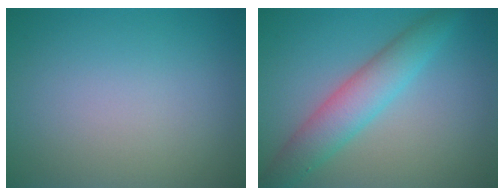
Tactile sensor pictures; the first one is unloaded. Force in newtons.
{"total": 4.7, "press": 4.7, "slide": 0.0}